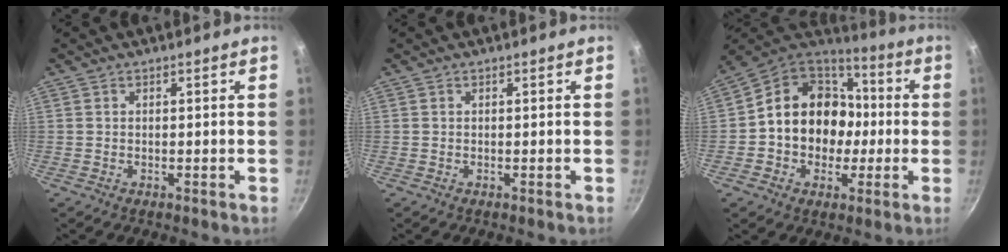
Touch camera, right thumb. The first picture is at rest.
{"total": 0.0}
{"total": 18.0, "force": [-0.6, 15.0, 10.0], "torque": [-0.129, 0.045, -0.016]}